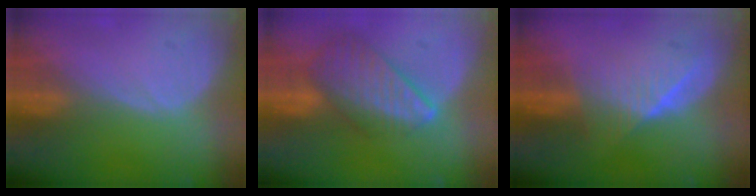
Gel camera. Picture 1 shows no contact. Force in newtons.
{"total": 8.9, "press": 7.8, "slide": 4.3}
{"total": 6.3, "press": 6.0, "slide": 2.0}